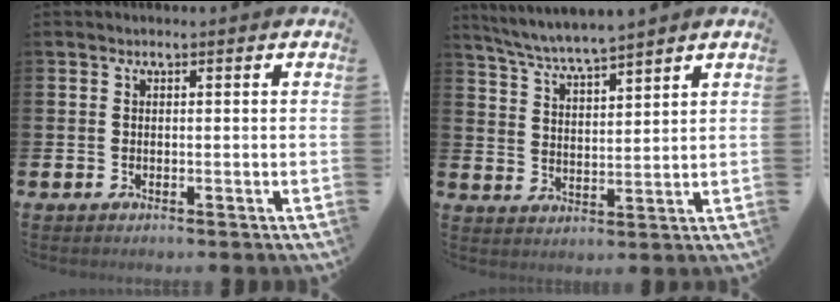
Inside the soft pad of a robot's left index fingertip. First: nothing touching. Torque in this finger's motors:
{"motor_torque": [0.22, -0.65, 0.36, 0.20]}